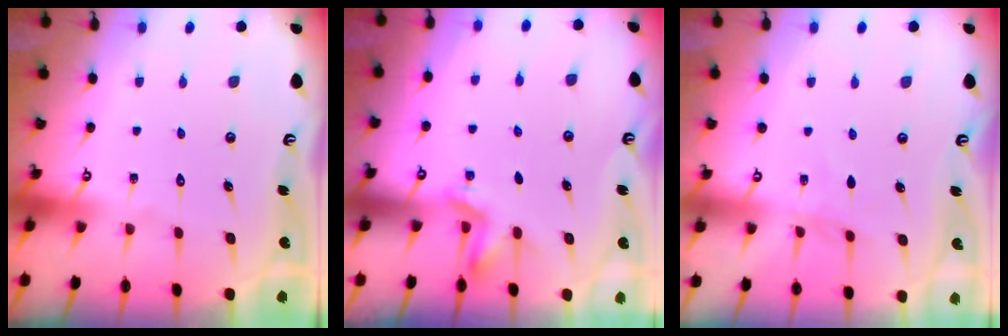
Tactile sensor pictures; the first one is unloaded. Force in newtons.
{"total": 2.0, "press": 1.7, "slide": 1.0}
{"total": 4.2, "press": 4.2, "slide": 0.6}